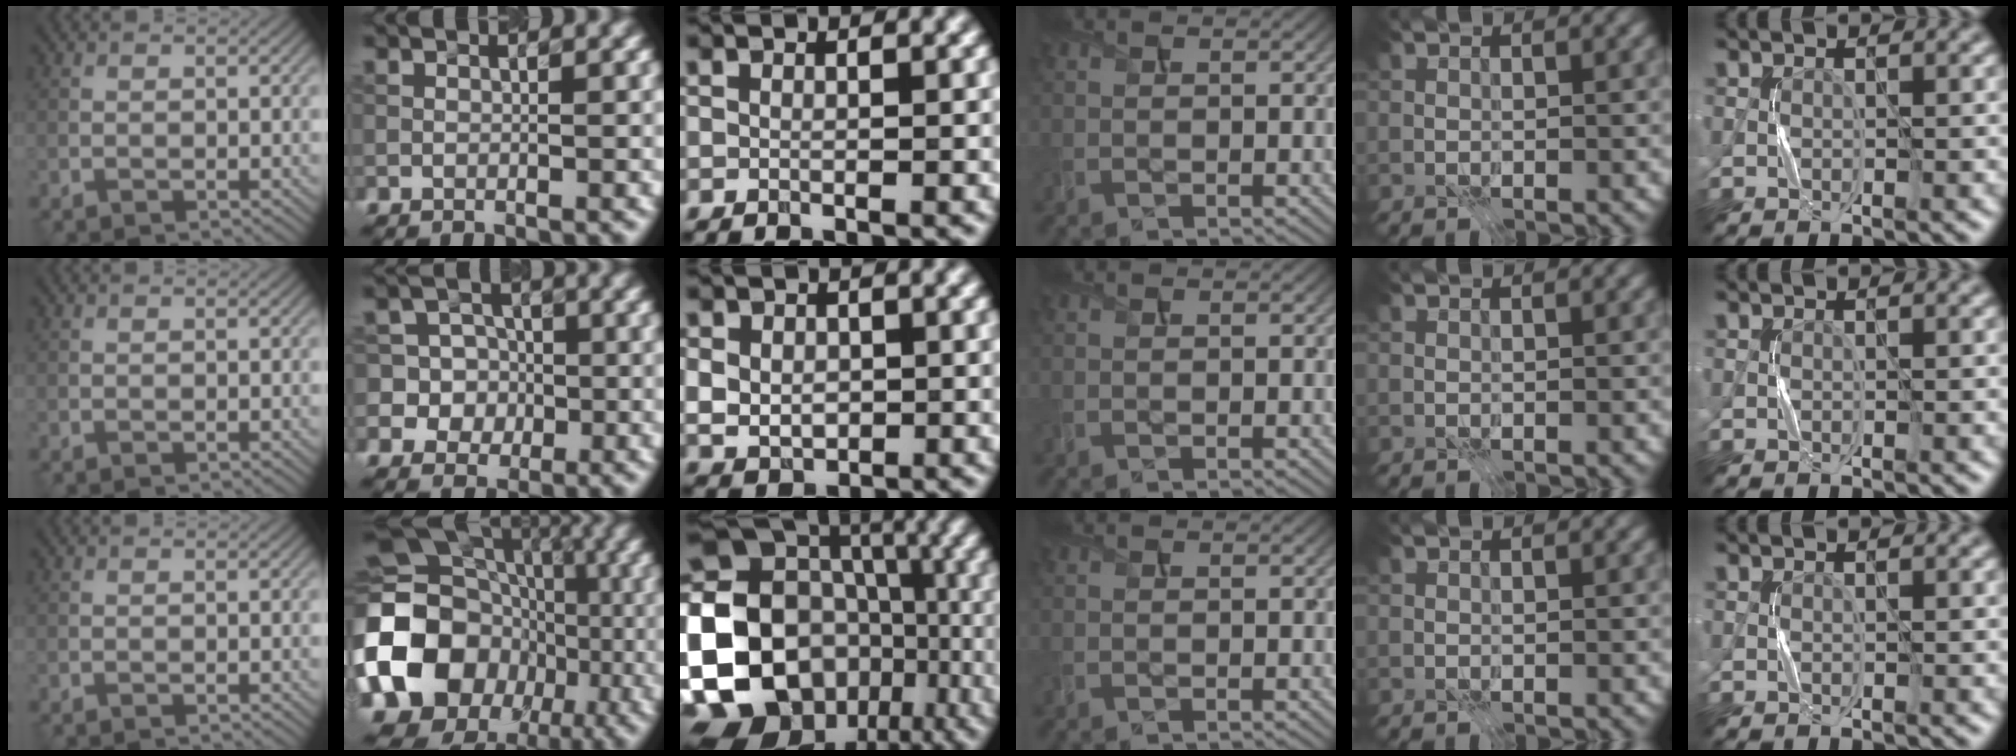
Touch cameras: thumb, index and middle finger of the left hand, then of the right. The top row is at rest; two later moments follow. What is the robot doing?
{"motion": "press", "object": "gel pad"}